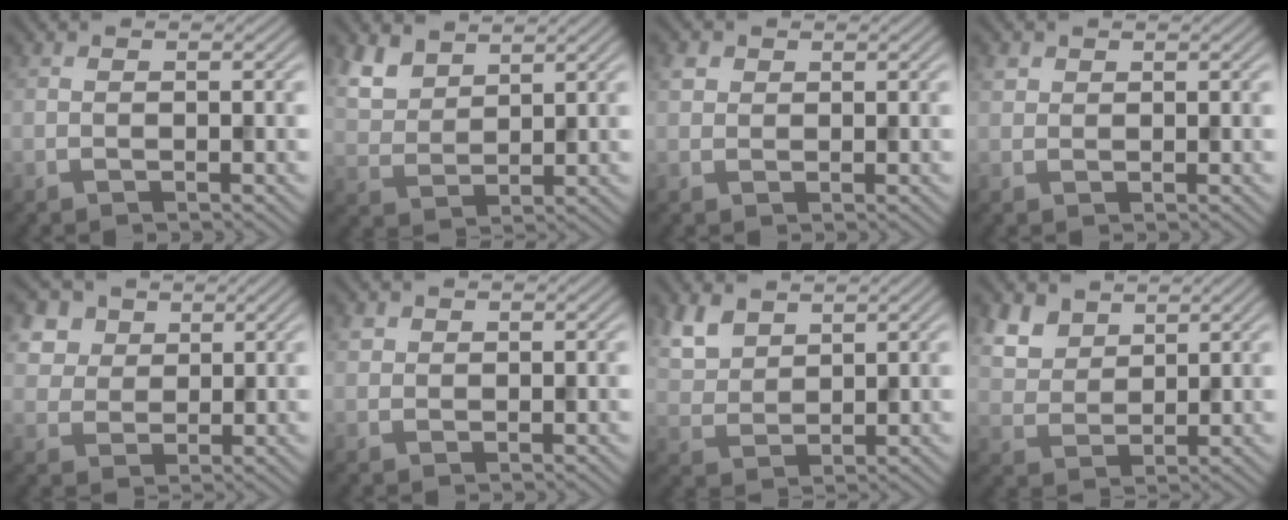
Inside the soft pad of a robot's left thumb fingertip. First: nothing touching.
{"total": 5.5, "force": [3.9, 2.8, 2.6], "torque": [-0.071, -0.001, 0.086]}
{"total": 1.6, "force": [0.7, 1.4, 0.5], "torque": [-0.014, 0.002, 0.013]}
{"total": 1.2, "force": [0.7, 0.9, 0.3], "torque": [-0.008, 0.001, 0.015]}
{"total": 5.9, "force": [3.1, 4.4, 2.4], "torque": [-0.083, -0.003, 0.061]}
{"total": 1.2, "force": [0.7, 1.0, 0.3], "torque": [-0.007, 0.001, 0.015]}
{"total": 5.6, "force": [3.7, 3.1, 2.9], "torque": [-0.079, 0.001, 0.081]}
{"total": 5.9, "force": [3.9, 3.5, 2.8], "torque": [-0.080, -0.005, 0.086]}